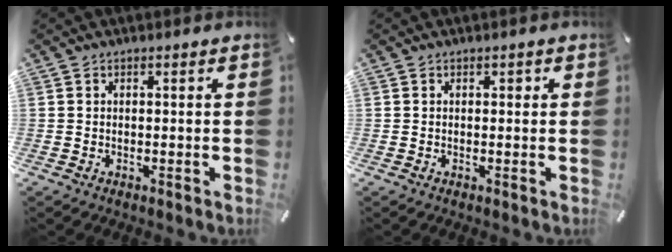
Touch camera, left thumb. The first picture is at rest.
{"total": 0.5, "force": [0.1, 0.4, 0.3], "torque": [0.000, -0.001, -0.001]}